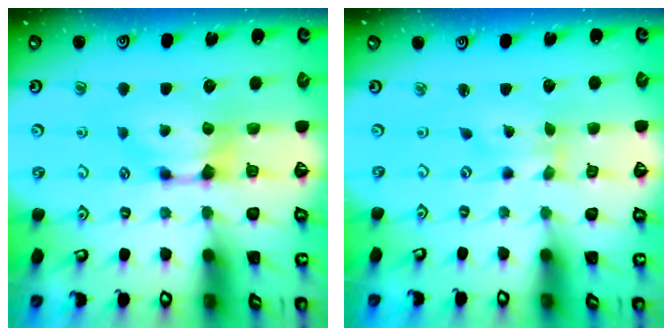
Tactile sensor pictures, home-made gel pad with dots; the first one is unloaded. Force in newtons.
{"total": 3.0, "press": 2.9, "slide": 0.9}